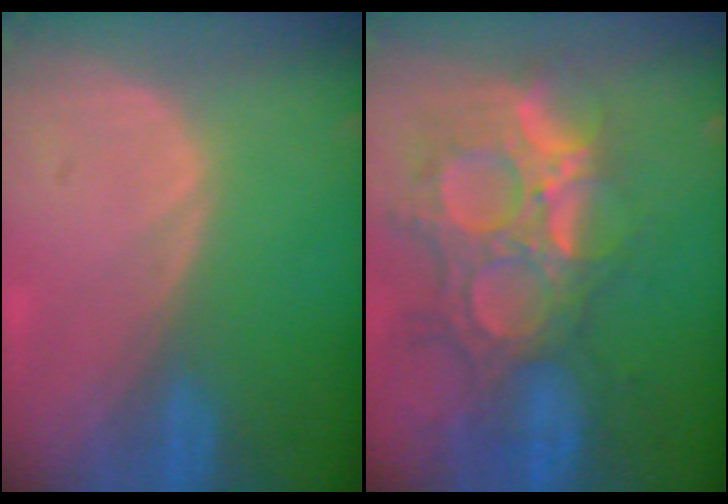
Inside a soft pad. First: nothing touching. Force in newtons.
{"total": 13.8, "press": 11.6, "slide": 7.5}